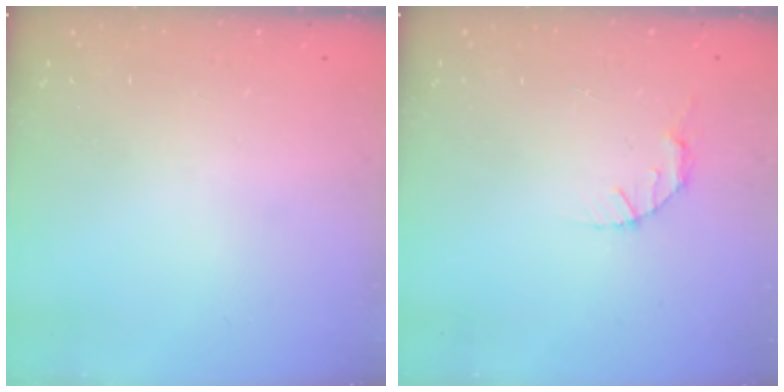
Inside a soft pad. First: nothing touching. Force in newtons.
{"total": 2.8, "press": 2.8, "slide": 0.4}